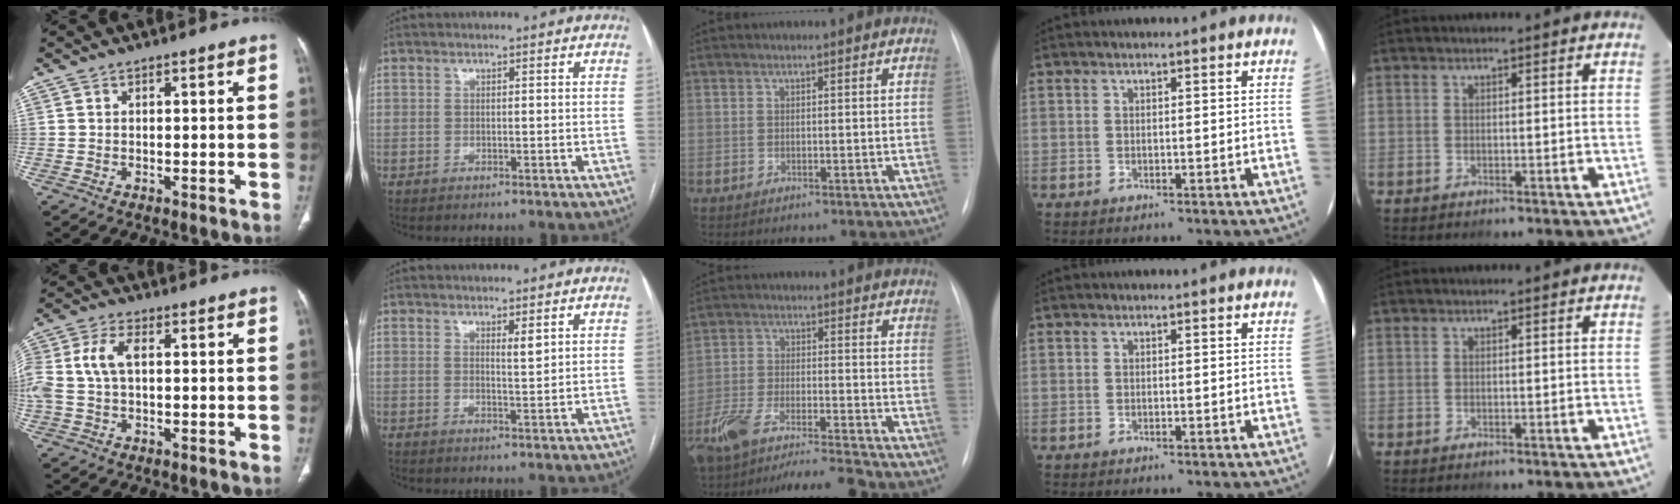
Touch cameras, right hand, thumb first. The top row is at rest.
{"thumb": {"total": 8.9, "force": [0.9, 5.1, 7.3], "torque": [-0.182, 0.024, 0.019]}, "index": {"total": 1.8, "force": [1.1, 0.2, 1.4], "torque": [-0.027, -0.009, 0.021]}, "middle": {"total": 12.3, "force": [-11.1, -0.2, 5.3], "torque": [-0.099, -0.003, -0.194]}}